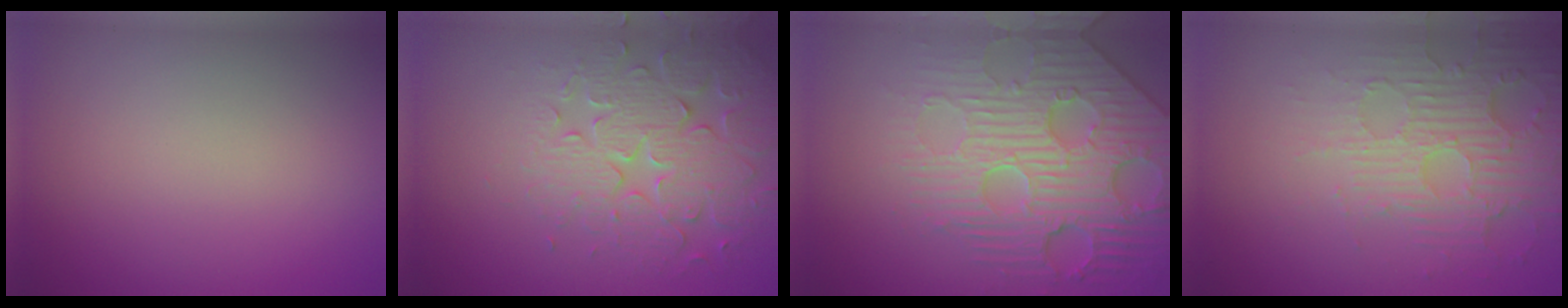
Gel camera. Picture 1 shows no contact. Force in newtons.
{"total": 4.6, "press": 4.6, "slide": 0.7}
{"total": 6.7, "press": 5.5, "slide": 3.8}
{"total": 5.5, "press": 3.5, "slide": 4.3}